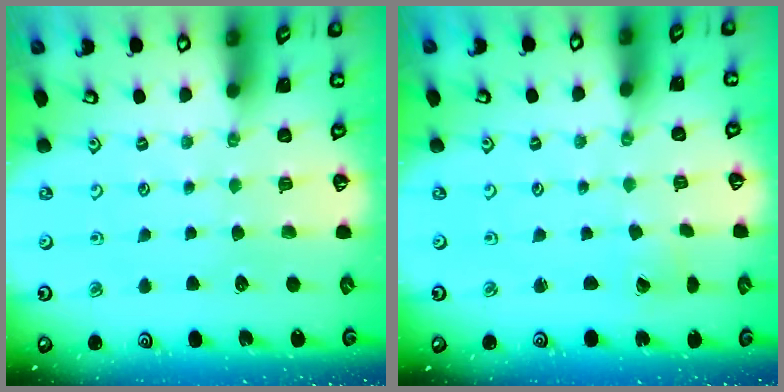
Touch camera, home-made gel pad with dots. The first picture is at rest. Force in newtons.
{"total": 1.3, "press": 1.3, "slide": 0.1}